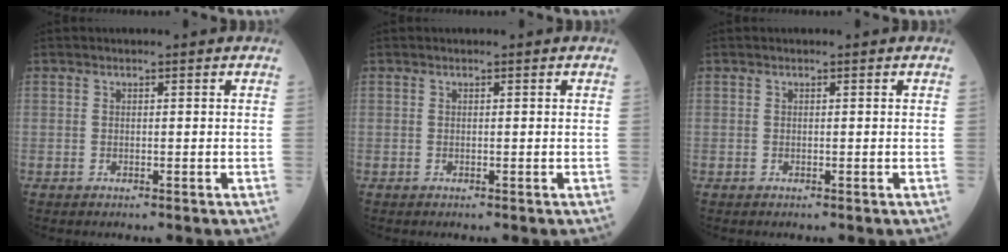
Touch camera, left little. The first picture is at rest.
{"total": 0.0}
{"total": 0.0}